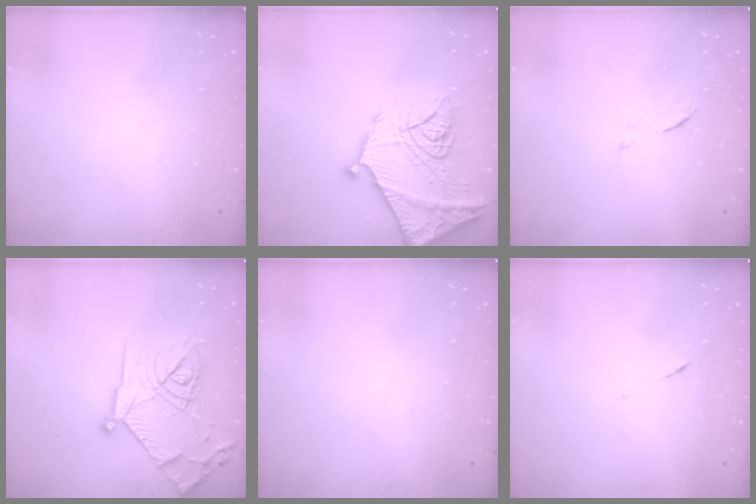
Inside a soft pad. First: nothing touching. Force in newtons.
{"total": 25.4, "press": 25.3, "slide": 2.5}
{"total": 6.2, "press": 6.2, "slide": 0.2}
{"total": 21.2, "press": 21.2, "slide": 1.8}
{"total": 0.0}
{"total": 5.1, "press": 5.1, "slide": 0.4}